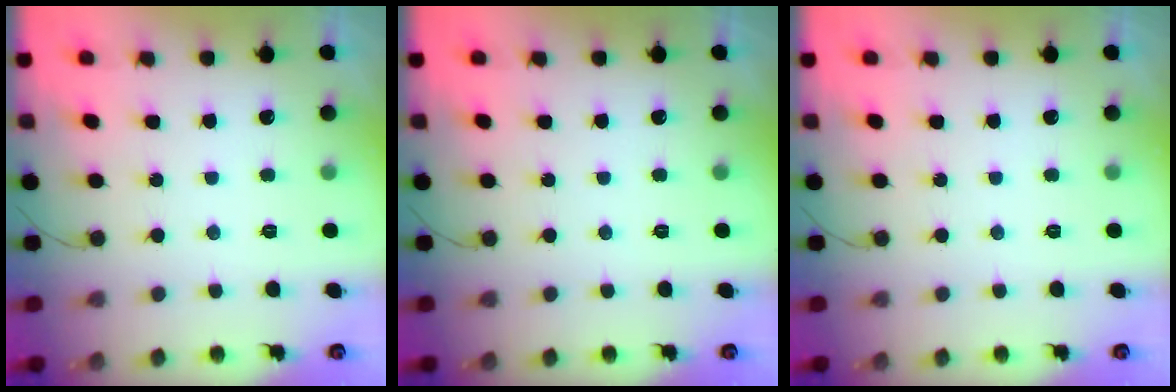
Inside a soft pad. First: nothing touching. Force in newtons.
{"total": 0.0}
{"total": 0.0}